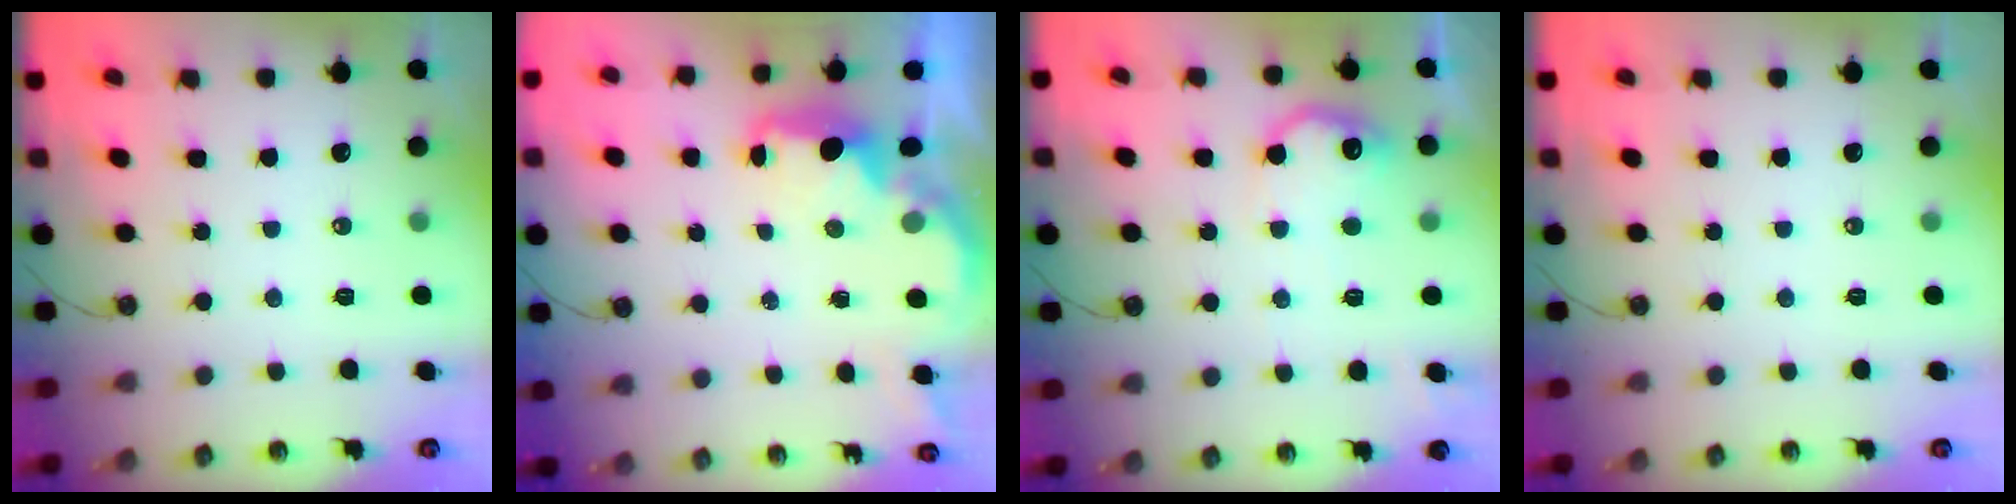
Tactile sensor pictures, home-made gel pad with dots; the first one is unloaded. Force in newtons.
{"total": 2.8, "press": 2.7, "slide": 0.4}
{"total": 11.7, "press": 11.7, "slide": 0.4}
{"total": 0.0}